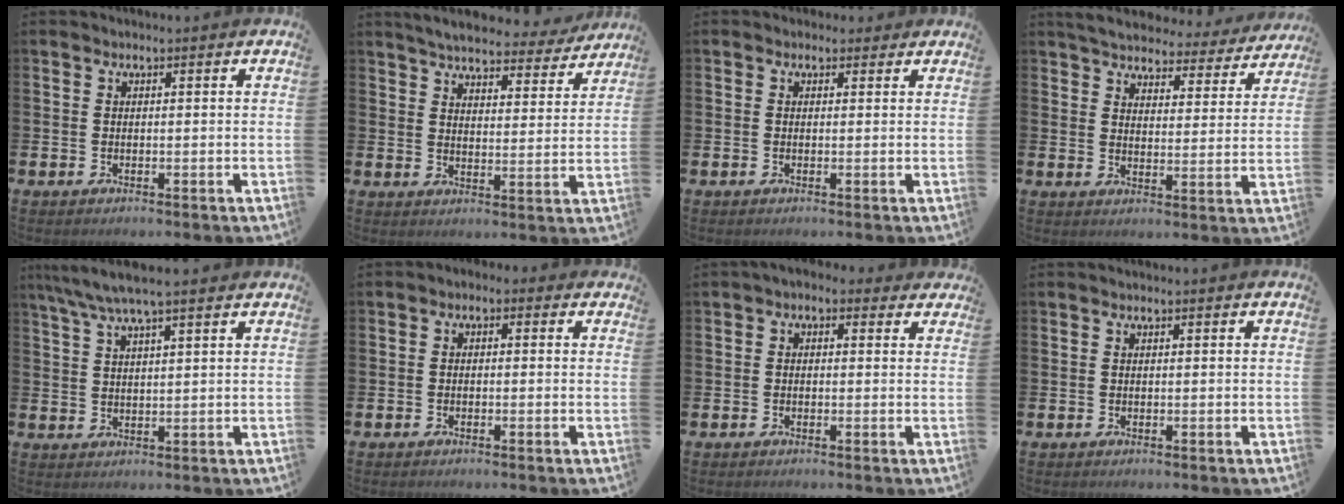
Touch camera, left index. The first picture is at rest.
{"total": 5.4, "force": [5.2, 0.8, 1.2], "torque": [-0.038, -0.032, 0.090]}
{"total": 0.9, "force": [0.4, 0.7, 0.1], "torque": [0.007, 0.005, 0.005]}
{"total": 4.7, "force": [4.6, 1.0, 0.7], "torque": [-0.034, -0.035, 0.075]}
{"total": 5.3, "force": [4.4, 0.4, 2.9], "torque": [-0.070, -0.009, 0.080]}
{"total": 1.2, "force": [-1.0, 0.6, 0.2], "torque": [-0.011, 0.008, -0.022]}
{"total": 1.0, "force": [0.0, 0.8, 0.5], "torque": [-0.018, 0.007, -0.002]}
{"total": 0.0}